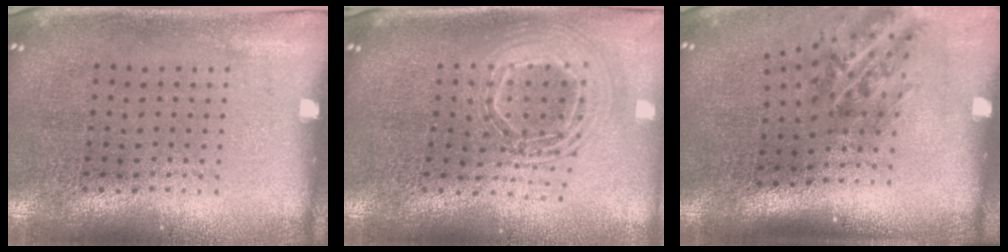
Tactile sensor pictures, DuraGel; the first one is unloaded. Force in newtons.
{"total": 2.1, "press": 1.6, "slide": 1.4}
{"total": 1.4, "press": 1.1, "slide": 0.9}